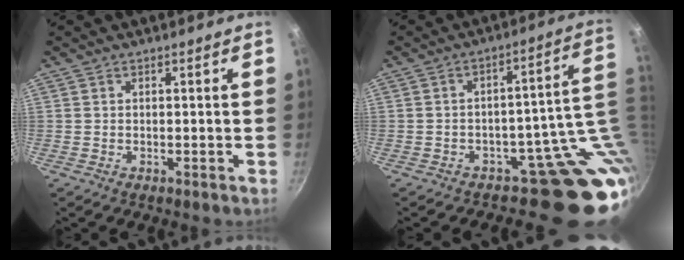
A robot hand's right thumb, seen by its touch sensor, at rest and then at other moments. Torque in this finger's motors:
{"motor_torque": [4.00, 1.01, 1.69, -1.08, 0.08]}